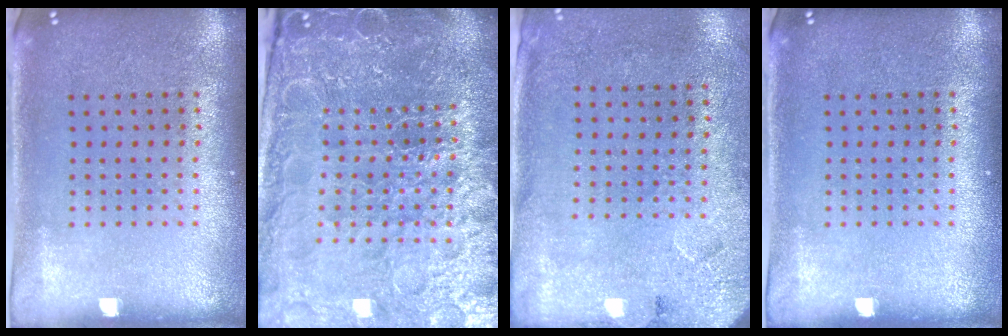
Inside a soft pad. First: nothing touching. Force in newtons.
{"total": 6.0, "press": 5.3, "slide": 2.7}
{"total": 2.7, "press": 2.2, "slide": 1.6}
{"total": 0.0}